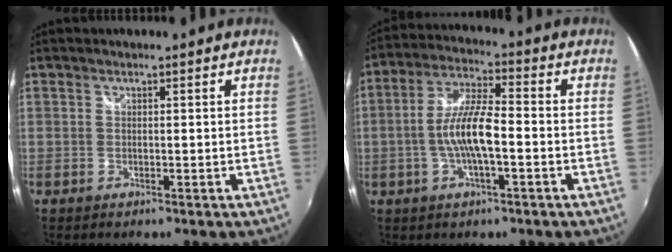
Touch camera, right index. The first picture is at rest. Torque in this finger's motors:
{"motor_torque": [1.48, -0.39, 0.83, 0.20]}